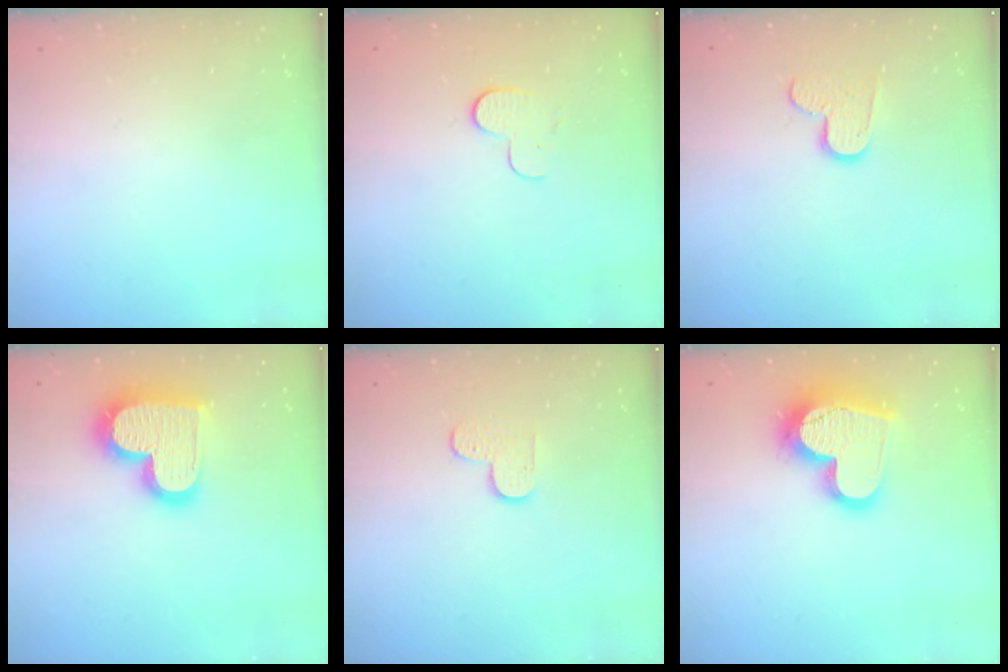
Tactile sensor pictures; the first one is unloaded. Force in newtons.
{"total": 6.3, "press": 6.3, "slide": 0.5}
{"total": 8.4, "press": 8.3, "slide": 0.2}
{"total": 20.7, "press": 20.7, "slide": 1.5}
{"total": 3.8, "press": 3.8, "slide": 0.4}
{"total": 17.9, "press": 17.8, "slide": 1.7}